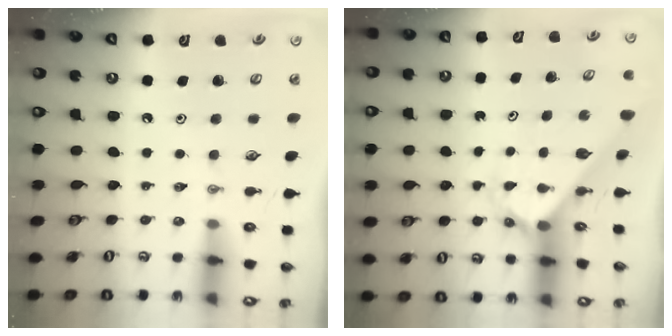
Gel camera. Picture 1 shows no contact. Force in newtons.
{"total": 2.1, "press": 2.1, "slide": 0.2}